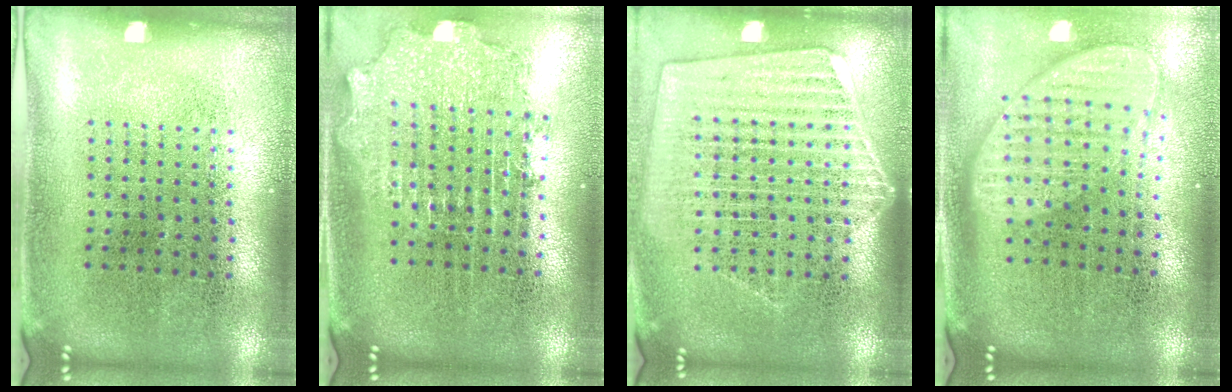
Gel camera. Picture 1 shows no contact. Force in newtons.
{"total": 2.1, "press": 1.7, "slide": 1.3}
{"total": 1.7, "press": 1.6, "slide": 0.7}
{"total": 2.0, "press": 1.6, "slide": 1.3}